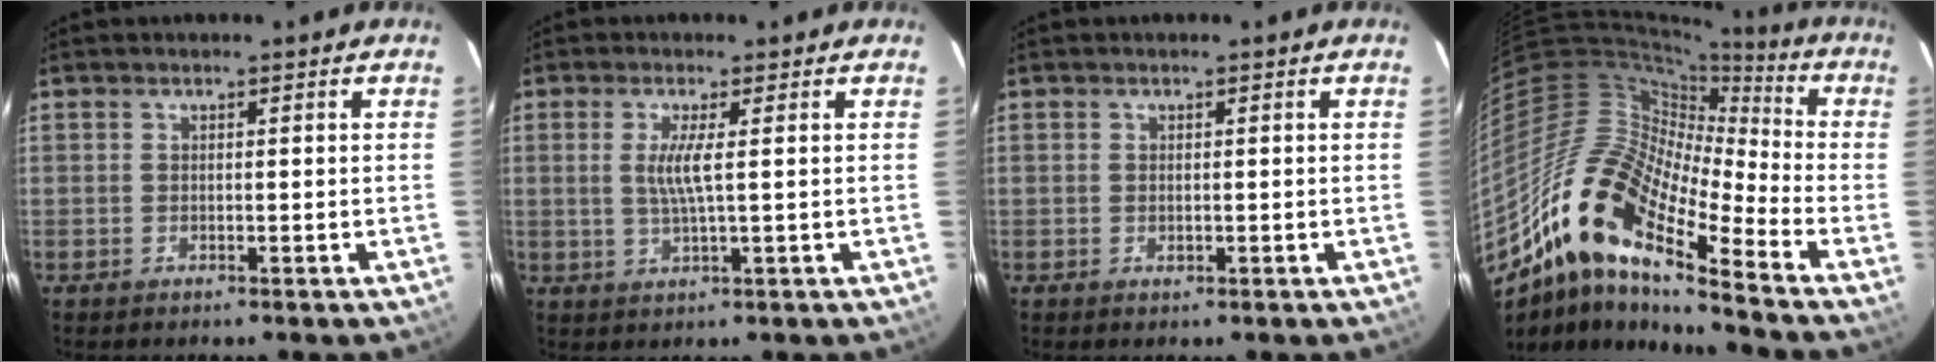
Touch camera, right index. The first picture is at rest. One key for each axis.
{"total": 4.1, "fx": 0.7, "fy": -0.1, "fz": 4.0, "tx": -0.080, "ty": -0.007, "tz": 0.012}
{"total": 0.7, "fx": -0.1, "fy": 0.6, "fz": 0.4, "tx": -0.006, "ty": 0.000, "tz": 0.000}
{"total": 19.7, "fx": -12.4, "fy": 4.6, "fz": 14.6, "tx": -0.242, "ty": -0.015, "tz": -0.258}